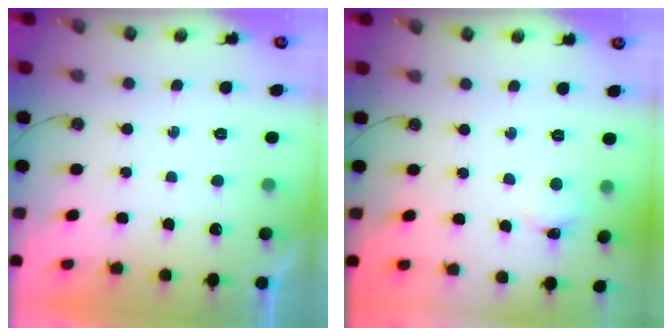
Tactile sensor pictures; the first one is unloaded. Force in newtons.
{"total": 2.2, "press": 2.2, "slide": 0.3}